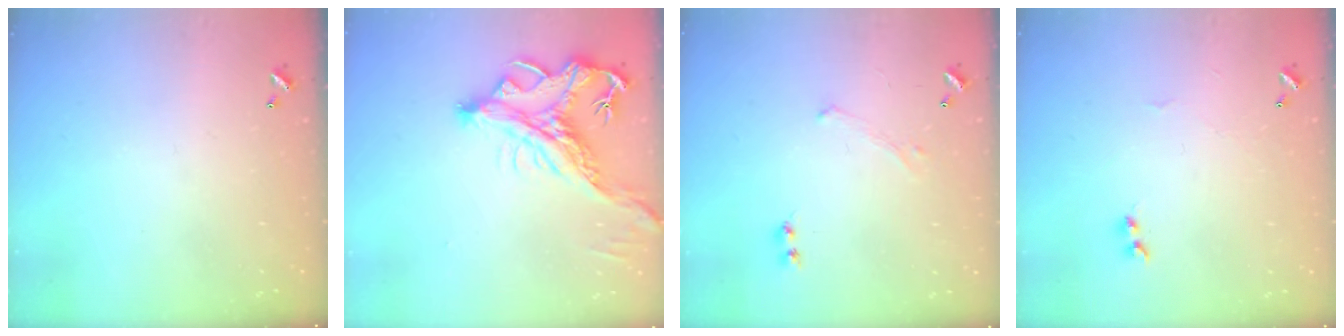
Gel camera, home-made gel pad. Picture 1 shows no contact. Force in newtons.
{"total": 4.6, "press": 4.4, "slide": 1.4}
{"total": 0.0}
{"total": 2.0, "press": 1.9, "slide": 0.6}